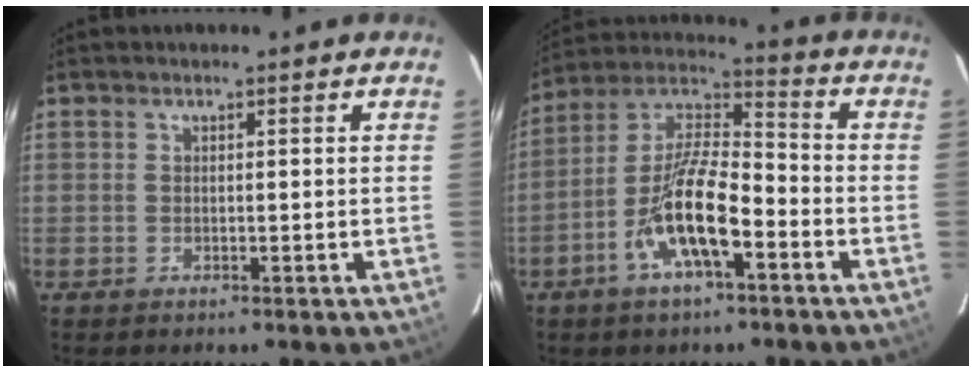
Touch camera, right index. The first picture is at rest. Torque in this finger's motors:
{"motor_torque": [1.40, -0.74, 1.06, 0.21]}